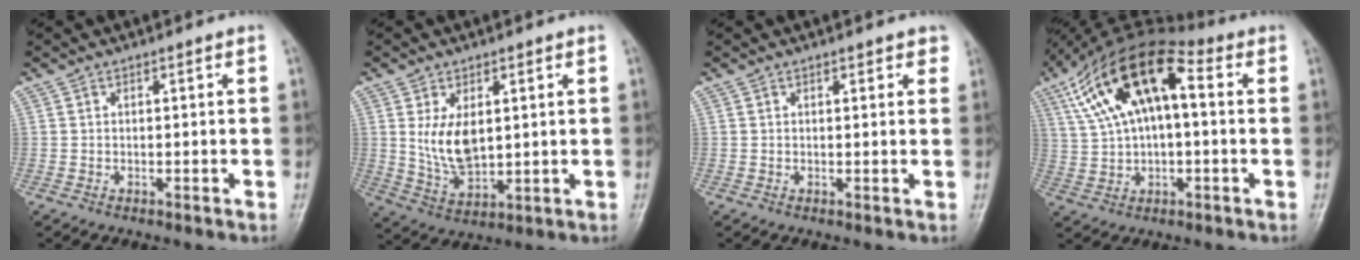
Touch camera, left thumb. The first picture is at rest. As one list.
[{"total": 8.2, "force": [1.8, 4.8, 6.4], "torque": [-0.105, -0.017, 0.047]}, {"total": 2.3, "force": [1.6, 1.1, 1.3], "torque": [0.001, -0.003, 0.014]}, {"total": 16.8, "force": [4.2, 8.2, 14.0], "torque": [-0.246, 0.037, 0.066]}]